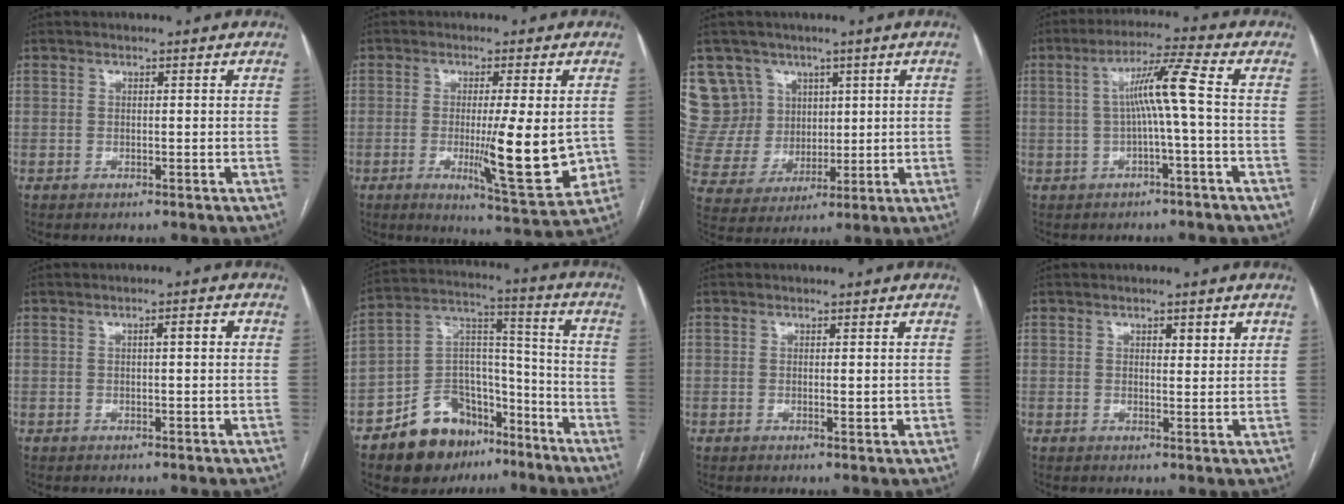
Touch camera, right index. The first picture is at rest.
{"total": 11.9, "force": [-1.4, 1.6, 11.7], "torque": [-0.166, -0.023, -0.016]}
{"total": 11.2, "force": [6.2, 9.2, 0.7], "torque": [-0.032, 0.040, 0.137]}
{"total": 7.1, "force": [-0.1, -0.9, 7.1], "torque": [-0.121, 0.020, 0.001]}
{"total": 2.3, "force": [0.4, 0.4, 2.2], "torque": [-0.032, 0.009, 0.007]}
{"total": 15.3, "force": [-10.2, 9.3, 6.5], "torque": [-0.111, 0.053, -0.167]}
{"total": 1.4, "force": [0.0, 0.5, 1.3], "torque": [-0.018, -0.004, 0.002]}
{"total": 2.8, "force": [1.5, 0.9, 2.2], "torque": [-0.029, -0.002, 0.020]}